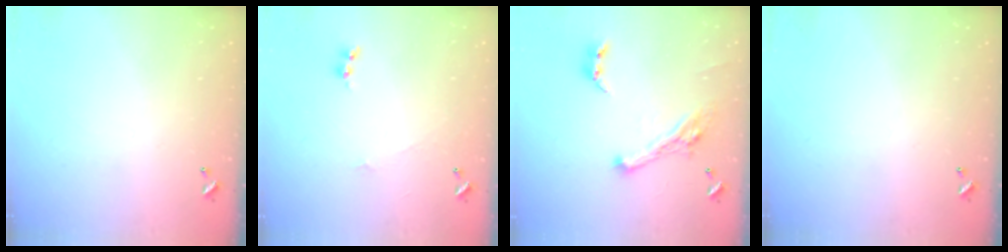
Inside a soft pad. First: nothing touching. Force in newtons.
{"total": 1.6, "press": 1.5, "slide": 0.4}
{"total": 7.4, "press": 7.2, "slide": 1.3}
{"total": 0.0}